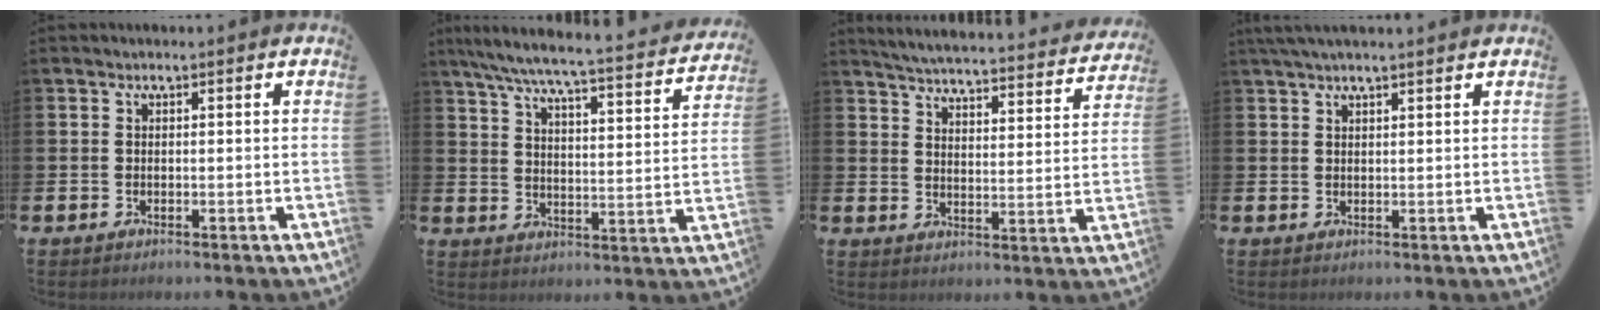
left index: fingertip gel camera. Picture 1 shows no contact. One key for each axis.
{"total": 6.8, "fx": 6.1, "fy": 0.4, "fz": 3.1, "tx": -0.085, "ty": -0.047, "tz": 0.099}
{"total": 4.9, "fx": 4.8, "fy": 0.2, "fz": 1.0, "tx": -0.034, "ty": -0.046, "tz": 0.076}
{"total": 2.3, "fx": 2.0, "fy": 0.1, "fz": 1.1, "tx": -0.021, "ty": -0.001, "tz": 0.035}